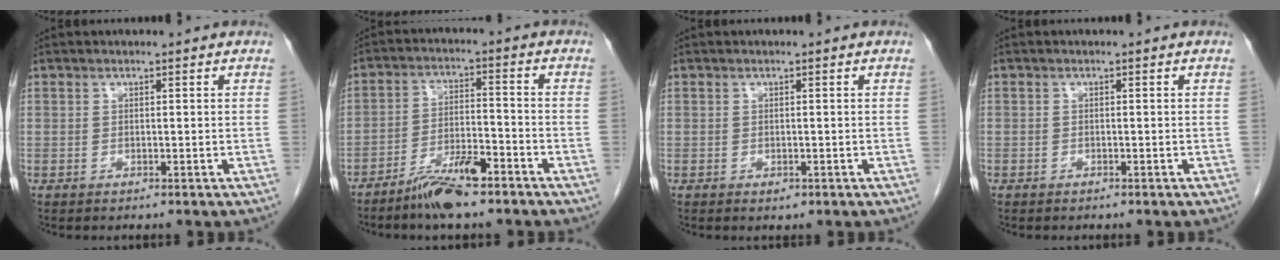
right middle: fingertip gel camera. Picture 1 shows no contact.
{"total": 7.7, "force": [-5.6, 1.6, 5.1], "torque": [-0.095, -0.004, -0.102]}
{"total": 0.7, "force": [-0.3, 0.4, 0.5], "torque": [-0.006, 0.000, -0.001]}
{"total": 0.5, "force": [-0.4, 0.3, 0.0], "torque": [-0.006, 0.002, -0.010]}